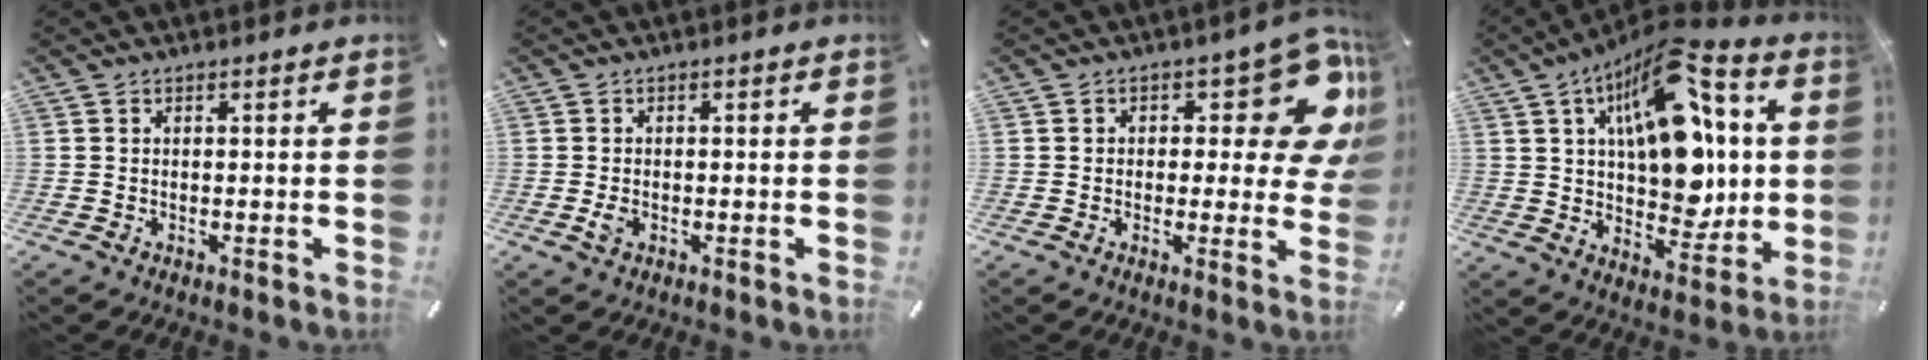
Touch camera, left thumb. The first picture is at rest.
{"total": 2.1, "force": [-0.5, 1.3, 1.5], "torque": [-0.035, -0.002, -0.011]}
{"total": 14.5, "force": [6.5, 6.6, 11.2], "torque": [-0.128, -0.046, 0.107]}
{"total": 20.9, "force": [6.6, 12.1, 15.8], "torque": [-0.255, -0.042, 0.108]}